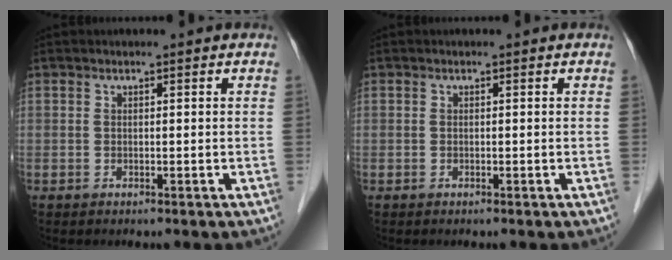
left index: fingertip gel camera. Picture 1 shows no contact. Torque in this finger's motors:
{"motor_torque": [0.02, 0.00, -0.01, 0.00]}